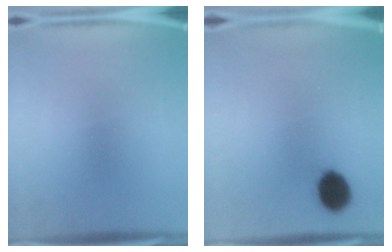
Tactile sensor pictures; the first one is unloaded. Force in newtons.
{"total": 6.3}